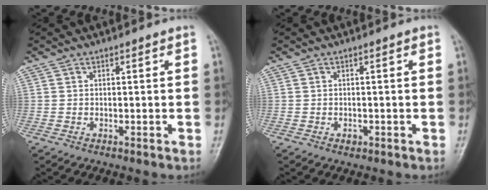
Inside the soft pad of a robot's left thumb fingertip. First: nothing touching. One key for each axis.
{"total": 1.0, "fx": -0.4, "fy": 0.7, "fz": 0.5, "tx": -0.001, "ty": 0.001, "tz": -0.005}